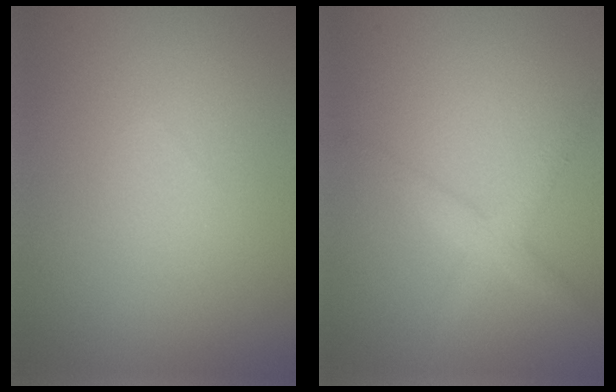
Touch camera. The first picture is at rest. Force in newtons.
{"total": 2.4, "press": 2.4, "slide": 0.1}